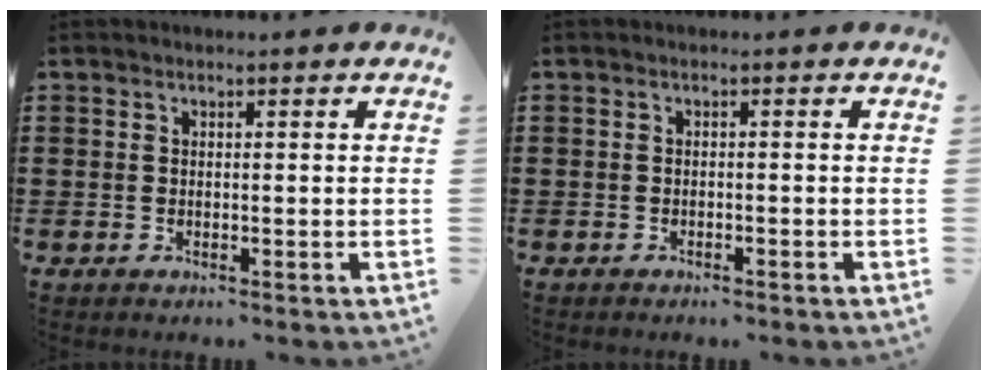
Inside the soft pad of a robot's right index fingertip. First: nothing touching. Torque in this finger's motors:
{"motor_torque": [0.23, -0.15, -0.16, -0.07]}